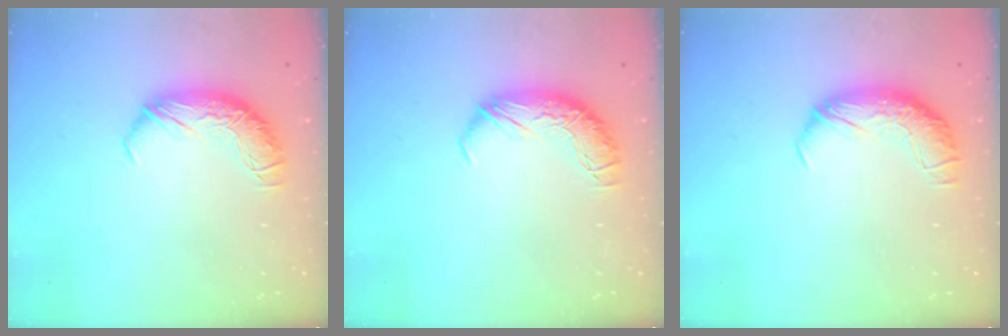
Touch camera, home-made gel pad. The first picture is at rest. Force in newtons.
{"total": 0.0}
{"total": 1.7, "press": 0.6, "slide": 1.6}